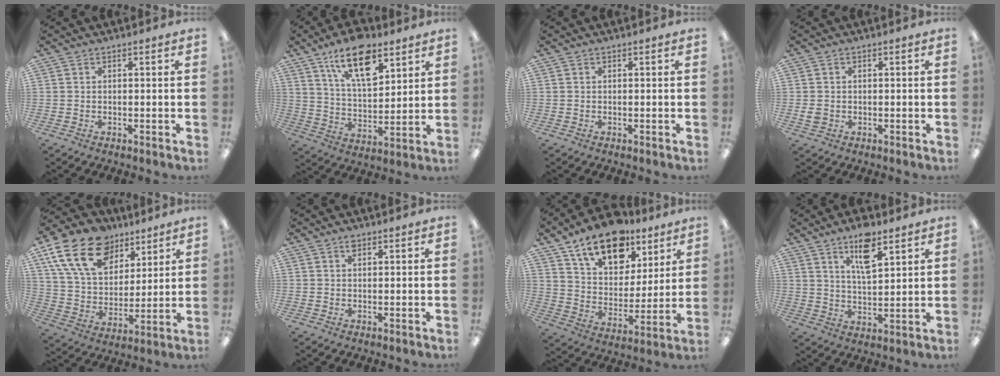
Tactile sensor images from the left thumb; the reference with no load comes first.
{"total": 15.3, "force": [9.6, 7.0, 9.7], "torque": [-0.157, -0.035, 0.166]}
{"total": 0.0}
{"total": 2.1, "force": [-0.2, 1.7, 1.2], "torque": [-0.027, 0.002, -0.005]}
{"total": 20.8, "force": [11.8, 13.0, 11.0], "torque": [-0.207, -0.046, 0.218]}
{"total": 1.4, "force": [0.9, 0.7, 0.9], "torque": [-0.011, -0.001, 0.015]}
{"total": 17.4, "force": [11.8, 9.7, 8.3], "torque": [-0.136, -0.064, 0.212]}
{"total": 9.7, "force": [6.3, 3.4, 6.5], "torque": [-0.101, -0.027, 0.105]}